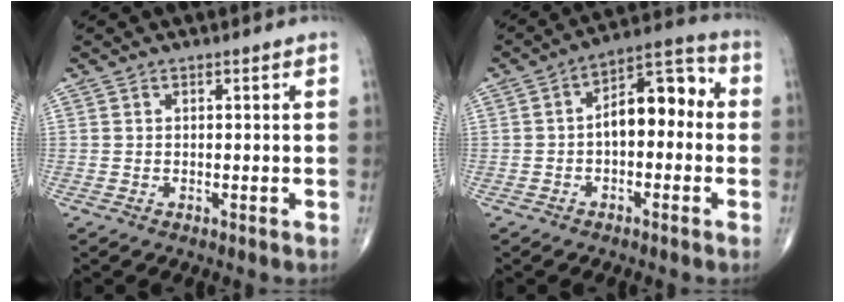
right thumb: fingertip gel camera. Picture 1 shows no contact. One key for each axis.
{"total": 10.6, "fx": -0.4, "fy": 5.9, "fz": 8.7, "tx": -0.104, "ty": 0.041, "tz": -0.017}